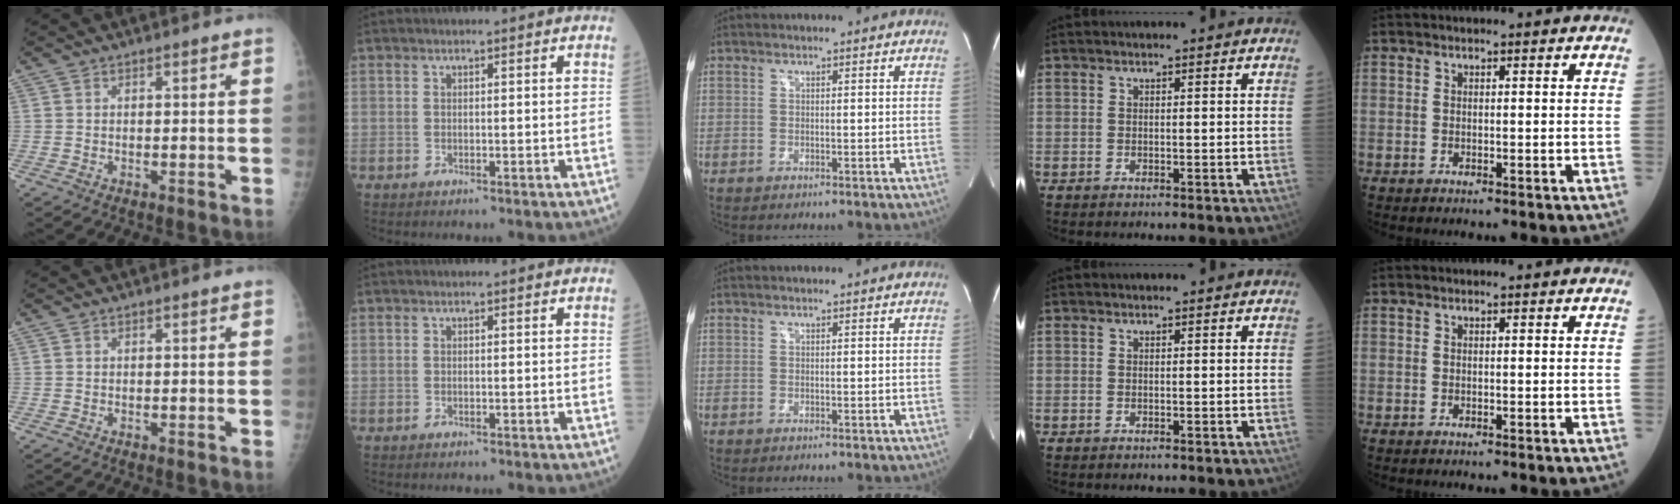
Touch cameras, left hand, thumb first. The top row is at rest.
{}